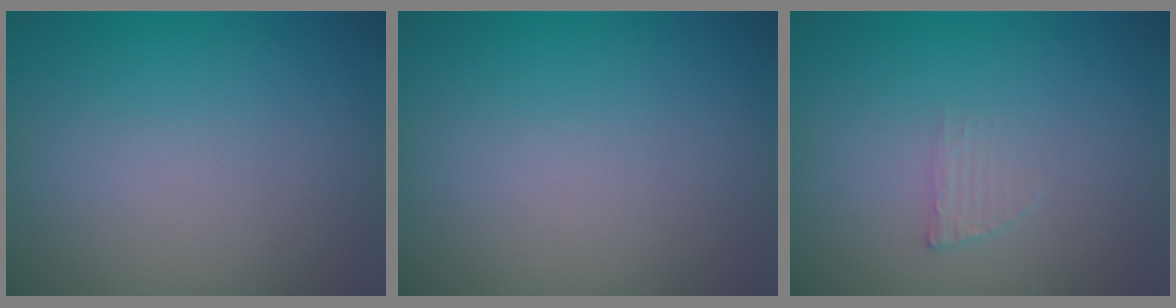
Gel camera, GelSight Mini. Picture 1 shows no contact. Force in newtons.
{"total": 0.0}
{"total": 1.0, "press": 1.0, "slide": 0.2}